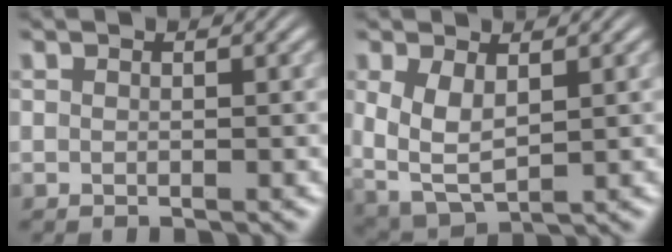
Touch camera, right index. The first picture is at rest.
{"total": 6.1, "force": [-0.2, 4.8, 3.9], "torque": [-0.109, -0.035, 0.014]}